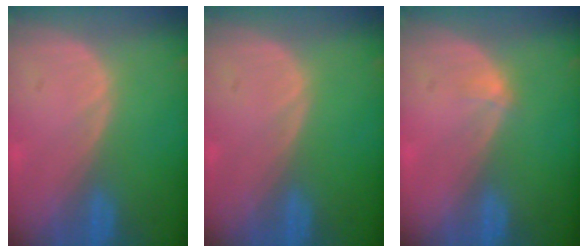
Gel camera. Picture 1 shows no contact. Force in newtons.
{"total": 0.0}
{"total": 1.1, "press": 0.8, "slide": 0.7}